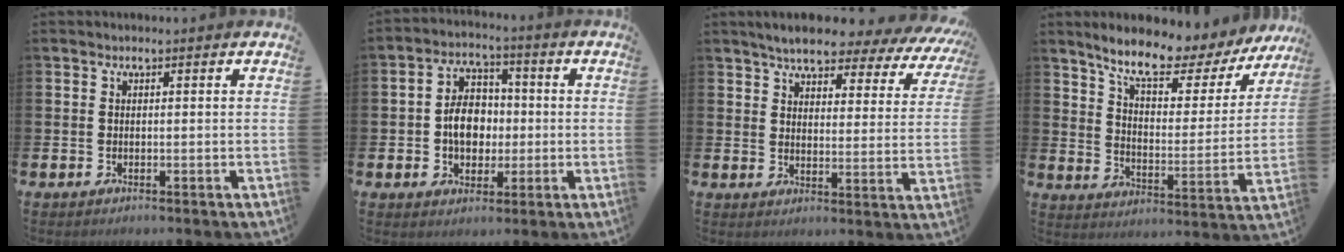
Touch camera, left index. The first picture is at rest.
{"total": 6.5, "force": [-0.5, 4.9, 4.2], "torque": [-0.078, 0.014, -0.014]}
{"total": 6.0, "force": [5.5, 1.2, 2.2], "torque": [-0.061, -0.036, 0.090]}
{"total": 9.2, "force": [7.9, 2.3, 4.1], "torque": [-0.104, -0.055, 0.128]}